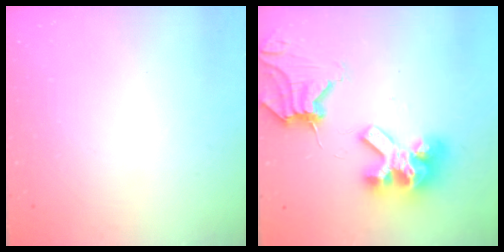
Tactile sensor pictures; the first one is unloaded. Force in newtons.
{"total": 16.5, "press": 16.4, "slide": 1.7}